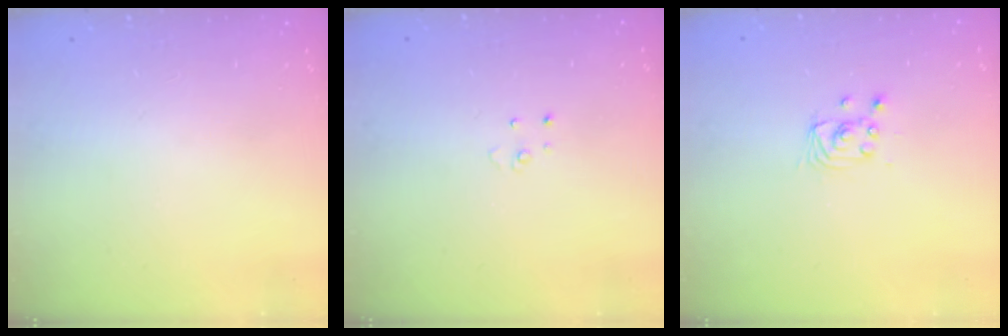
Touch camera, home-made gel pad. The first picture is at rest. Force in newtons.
{"total": 2.5, "press": 2.5, "slide": 0.2}
{"total": 2.9, "press": 2.9, "slide": 0.2}